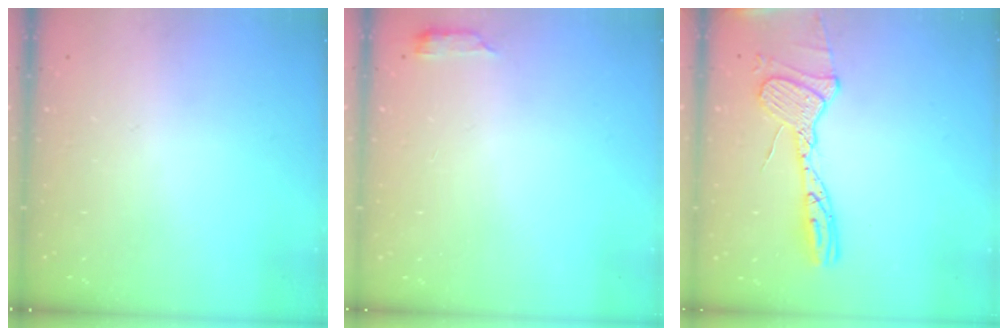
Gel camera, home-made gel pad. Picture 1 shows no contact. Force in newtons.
{"total": 2.6, "press": 2.6, "slide": 0.5}
{"total": 15.7, "press": 15.6, "slide": 1.4}